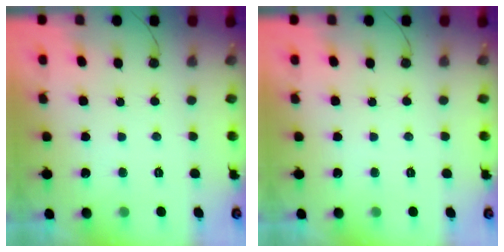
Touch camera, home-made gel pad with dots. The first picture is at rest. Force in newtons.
{"total": 0.0}